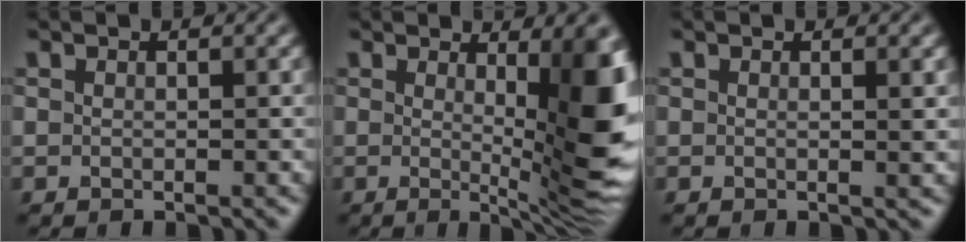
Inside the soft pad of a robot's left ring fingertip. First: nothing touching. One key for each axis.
{"total": 10.3, "fx": 0.7, "fy": 2.7, "fz": 9.9, "tx": -0.111, "ty": -0.010, "tz": 0.012}
{"total": 1.1, "fx": 0.4, "fy": 0.3, "fz": 1.0, "tx": -0.008, "ty": 0.000, "tz": 0.002}